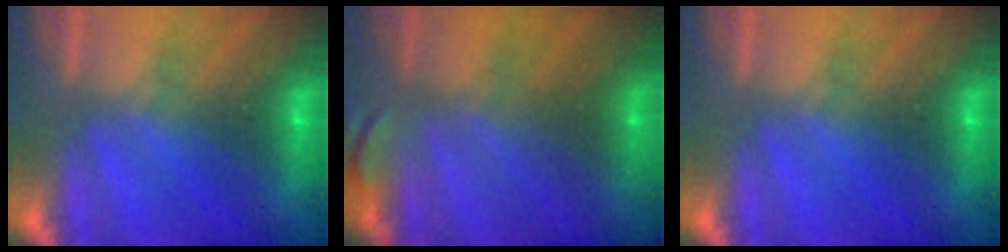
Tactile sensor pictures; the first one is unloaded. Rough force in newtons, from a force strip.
{"total": 2.3}
{"total": 0.0}